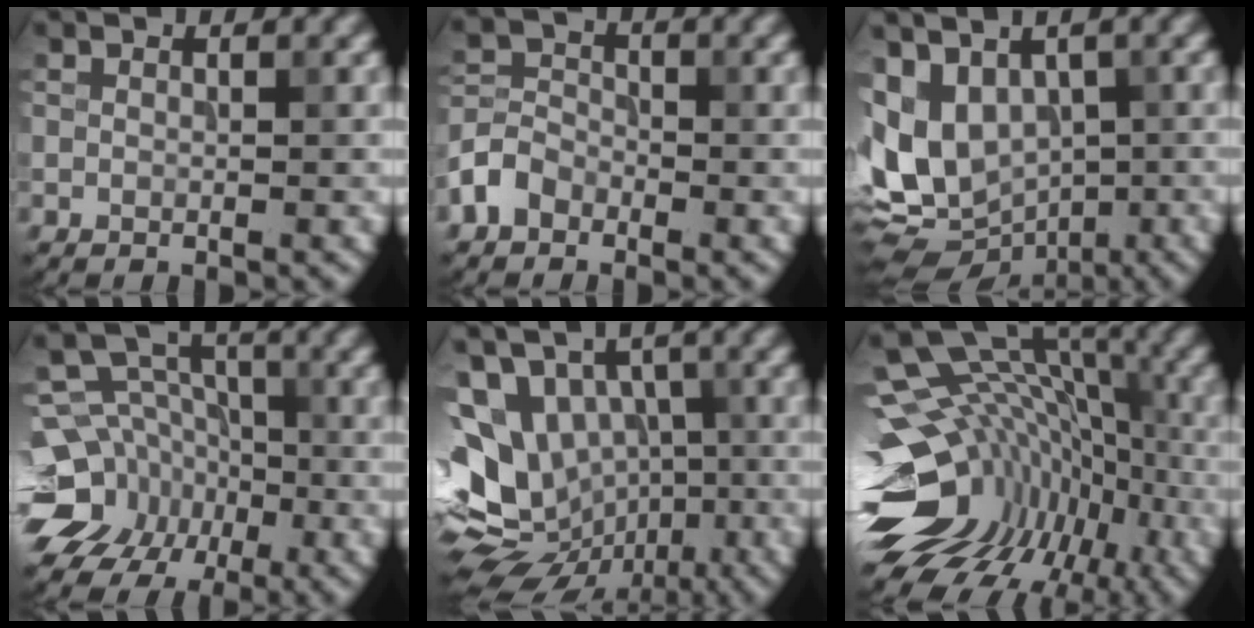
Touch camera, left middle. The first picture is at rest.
{"total": 2.9, "force": [-1.8, 2.1, 1.1], "torque": [-0.020, 0.008, -0.045]}
{"total": 7.9, "force": [0.1, 6.1, 5.0], "torque": [-0.092, -0.004, 0.006]}
{"total": 9.7, "force": [-5.4, 7.7, 2.5], "torque": [-0.037, -0.005, -0.091]}
{"total": 12.9, "force": [-1.9, 10.3, 7.6], "torque": [-0.138, 0.009, -0.016]}
{"total": 15.4, "force": [-4.3, 10.3, 10.6], "torque": [-0.159, 0.028, -0.034]}